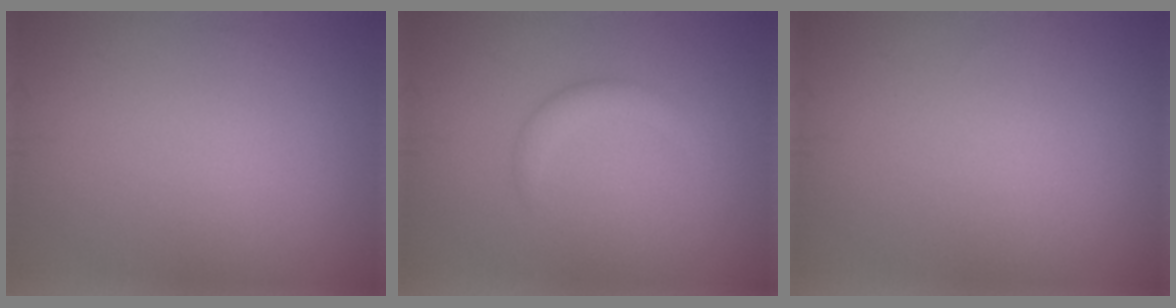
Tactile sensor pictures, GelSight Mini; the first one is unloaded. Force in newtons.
{"total": 1.7, "press": 1.7, "slide": 0.3}
{"total": 0.0}